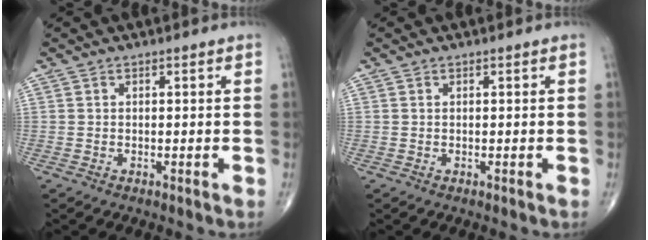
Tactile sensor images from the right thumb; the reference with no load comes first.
{"total": 0.0}